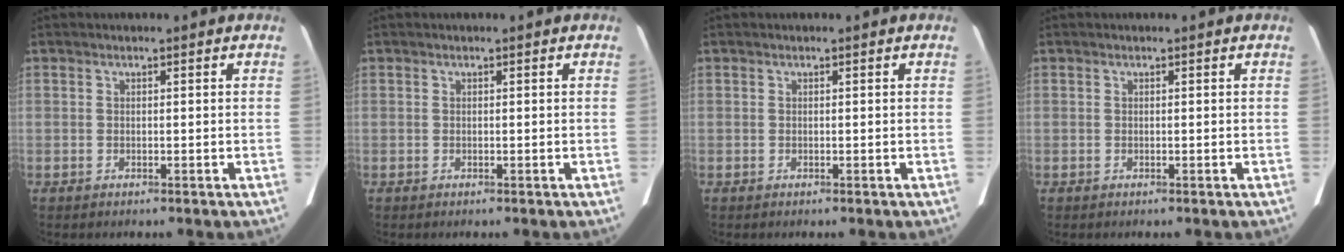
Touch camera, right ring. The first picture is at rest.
{"total": 0.0}
{"total": 0.0}
{"total": 0.0}